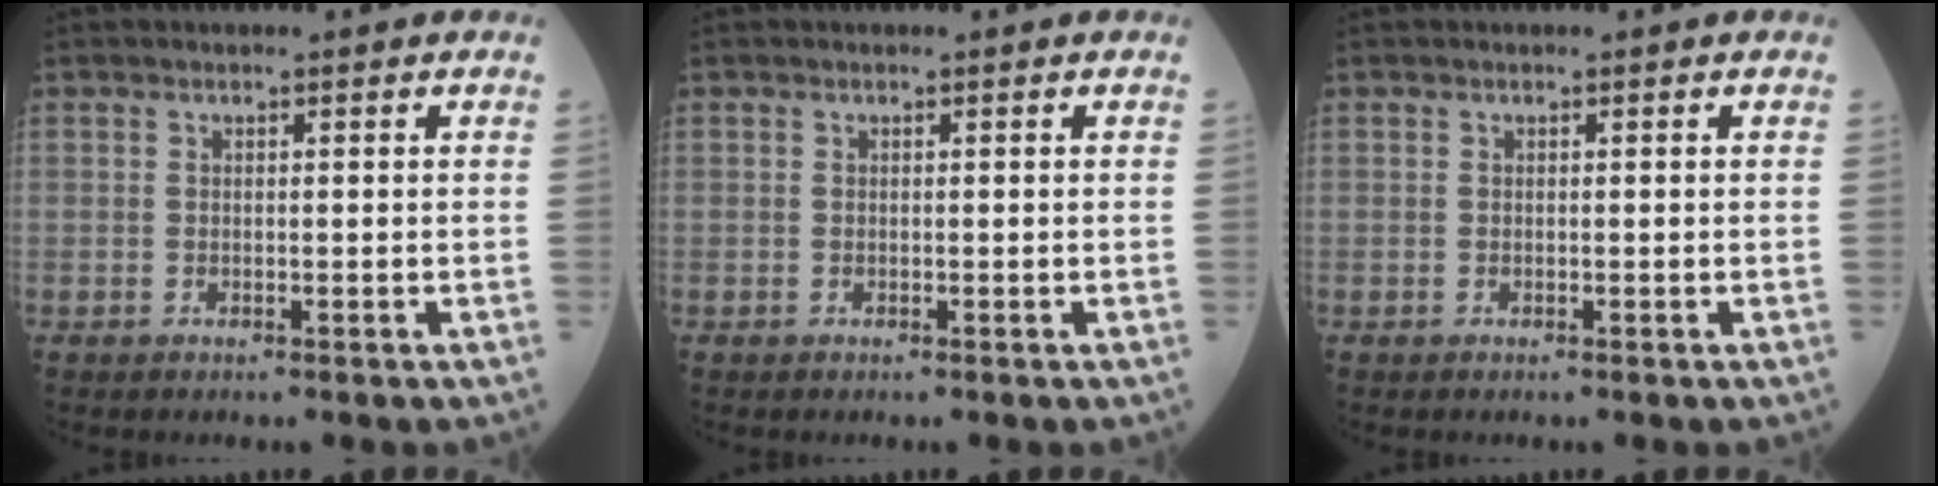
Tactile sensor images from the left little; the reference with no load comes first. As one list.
[{"total": 0.0}, {"total": 0.0}]